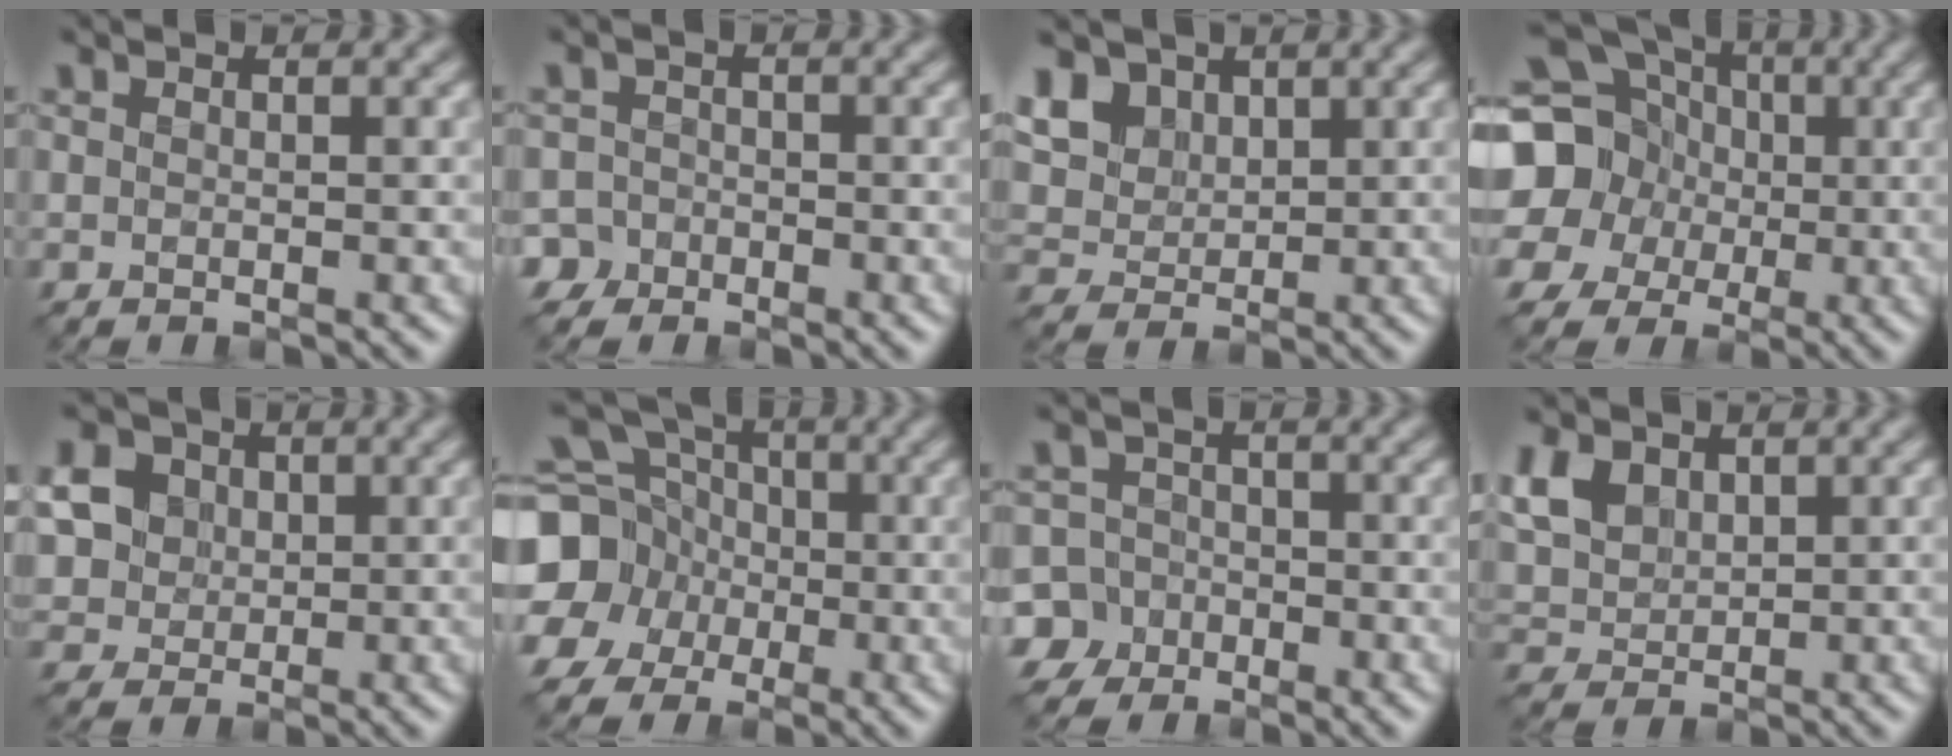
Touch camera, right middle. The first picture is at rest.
{"total": 2.8, "force": [-1.9, 2.1, 0.2], "torque": [0.010, -0.002, -0.037]}
{"total": 7.3, "force": [3.7, 5.1, 3.5], "torque": [-0.115, 0.009, 0.072]}
{"total": 18.7, "force": [2.0, 17.4, 6.5], "torque": [-0.176, 0.004, -0.005]}
{"total": 12.0, "force": [4.3, 9.9, 5.2], "torque": [-0.131, 0.023, 0.074]}
{"total": 13.7, "force": [-1.2, 12.8, 4.7], "torque": [-0.156, -0.001, -0.056]}
{"total": 6.9, "force": [-3.8, 5.6, 1.1], "torque": [-0.019, -0.015, -0.087]}
{"total": 5.1, "force": [2.5, 3.6, 2.6], "torque": [-0.082, 0.002, 0.053]}